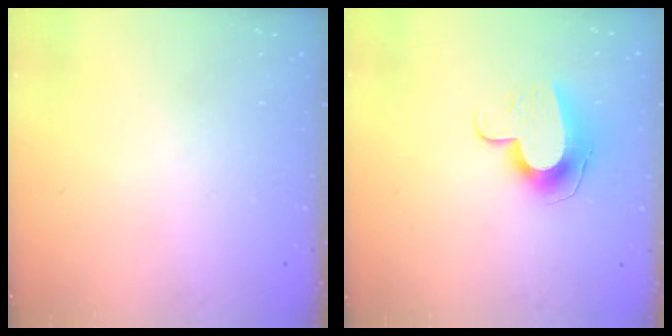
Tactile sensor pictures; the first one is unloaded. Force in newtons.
{"total": 11.1, "press": 11.1, "slide": 0.7}